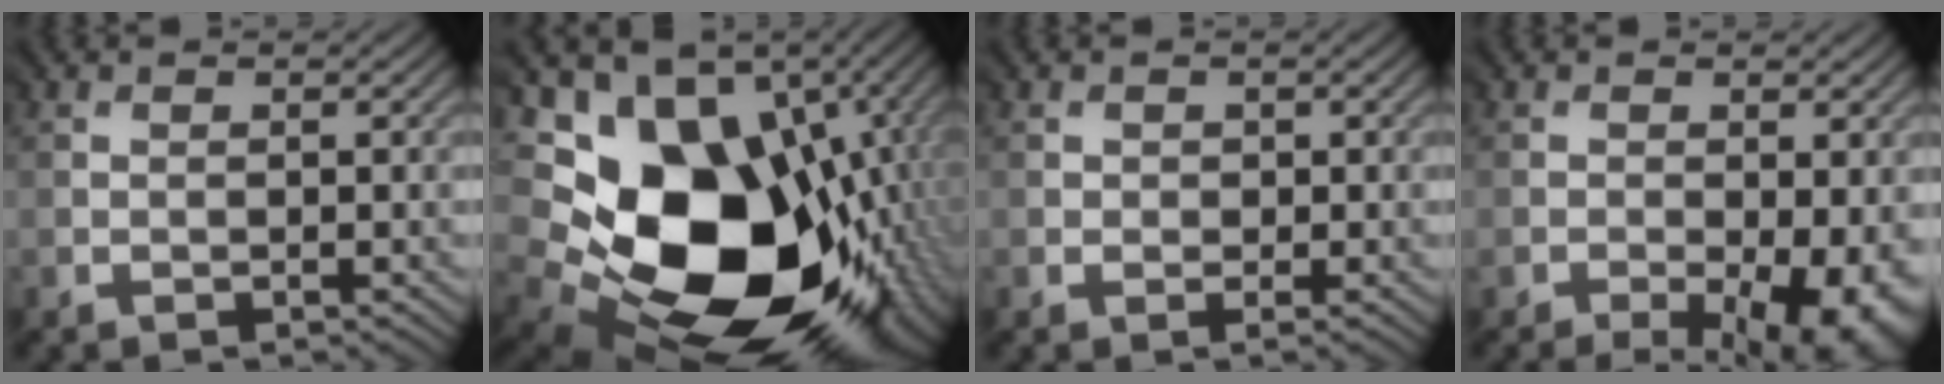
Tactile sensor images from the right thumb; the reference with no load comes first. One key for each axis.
{"total": 20.4, "fx": -0.5, "fy": 15.5, "fz": 13.3, "tx": -0.245, "ty": -0.049, "tz": 0.040}
{"total": 0.9, "fx": 0.1, "fy": 0.7, "fz": 0.5, "tx": -0.008, "ty": -0.004, "tz": 0.004}
{"total": 8.8, "fx": -3.1, "fy": 3.6, "fz": 7.4, "tx": -0.111, "ty": -0.021, "tz": -0.034}